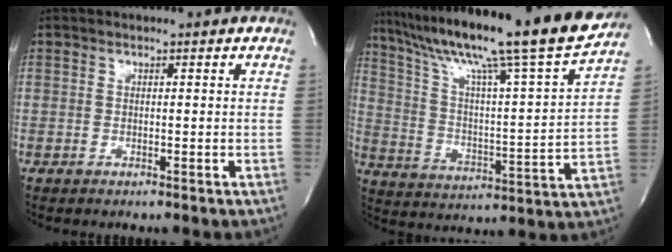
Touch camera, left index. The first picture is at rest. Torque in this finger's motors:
{"motor_torque": [0.95, -0.95, 0.54, 0.09]}